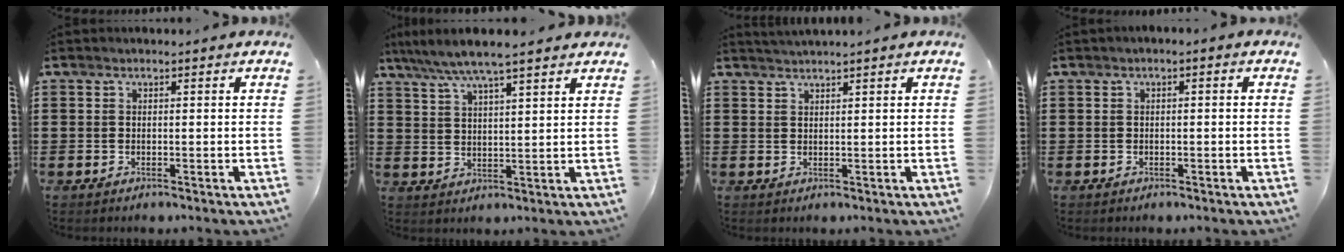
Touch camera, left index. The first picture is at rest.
{"total": 5.6, "force": [4.8, 0.1, 2.9], "torque": [-0.071, -0.016, 0.082]}
{"total": 1.3, "force": [1.2, -0.3, 0.2], "torque": [-0.004, -0.001, 0.024]}
{"total": 0.9, "force": [-0.6, 0.2, 0.6], "torque": [-0.012, -0.002, -0.011]}